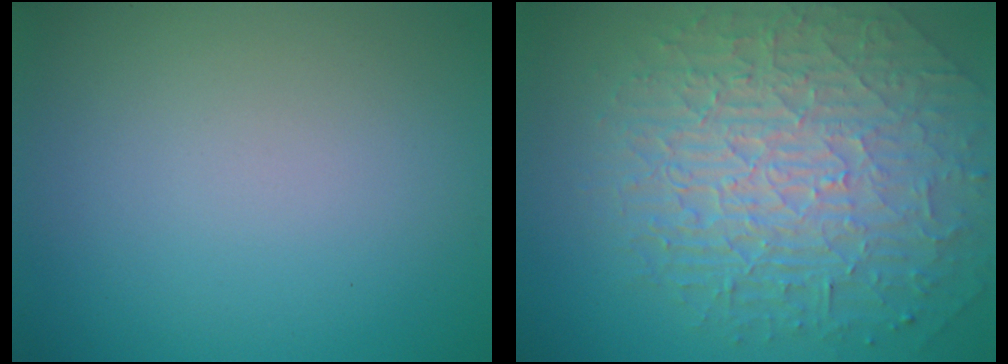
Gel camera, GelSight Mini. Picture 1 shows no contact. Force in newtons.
{"total": 9.6, "press": 6.2, "slide": 7.4}